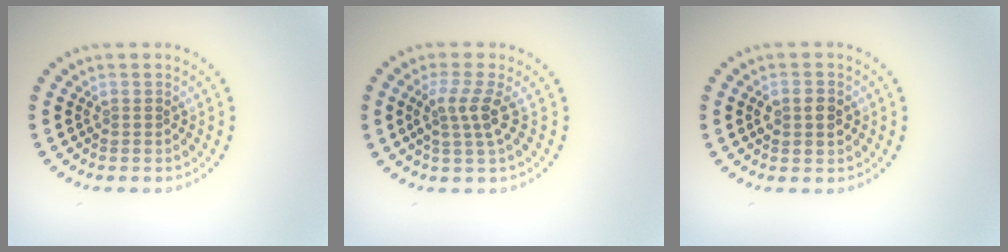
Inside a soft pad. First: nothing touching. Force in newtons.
{"total": 2.7, "press": 2.0, "slide": 1.8}
{"total": 2.9, "press": 2.9, "slide": 0.2}